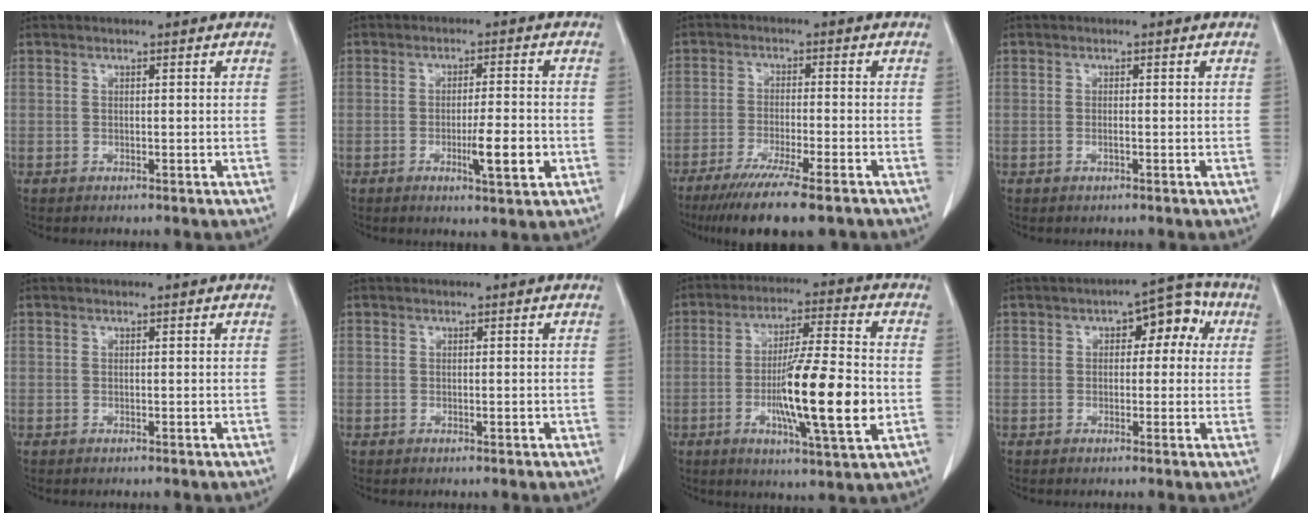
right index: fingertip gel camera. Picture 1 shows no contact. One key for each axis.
{"total": 6.2, "fx": -1.9, "fy": 0.6, "fz": 5.9, "tx": -0.094, "ty": -0.006, "tz": -0.024}
{"total": 12.1, "fx": -9.0, "fy": 0.8, "fz": 7.9, "tx": -0.123, "ty": -0.030, "tz": -0.141}
{"total": 0.6, "fx": -0.2, "fy": 0.0, "fz": 0.6, "tx": -0.012, "ty": 0.000, "tz": -0.003}
{"total": 0.0}
{"total": 0.6, "fx": -0.1, "fy": 0.1, "fz": 0.6, "tx": -0.009, "ty": 0.000, "tz": 0.002}
{"total": 15.6, "fx": -3.0, "fy": 1.0, "fz": 15.2, "tx": -0.259, "ty": -0.012, "tz": -0.050}
{"total": 6.8, "fx": 1.8, "fy": 3.5, "fz": 5.5, "tx": -0.058, "ty": 0.036, "tz": 0.017}